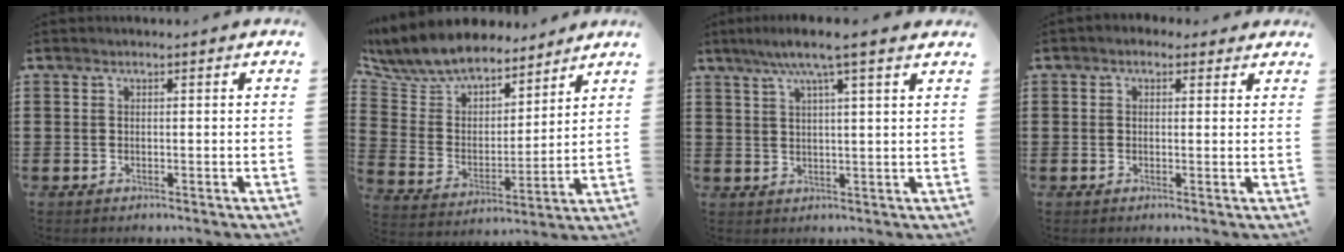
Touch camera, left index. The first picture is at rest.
{"total": 8.4, "force": [7.8, 2.7, 1.2], "torque": [-0.071, -0.054, 0.141]}
{"total": 5.7, "force": [4.0, -0.3, 4.0], "torque": [-0.088, -0.002, 0.068]}
{"total": 1.5, "force": [0.8, 1.2, 0.5], "torque": [-0.014, 0.009, 0.013]}